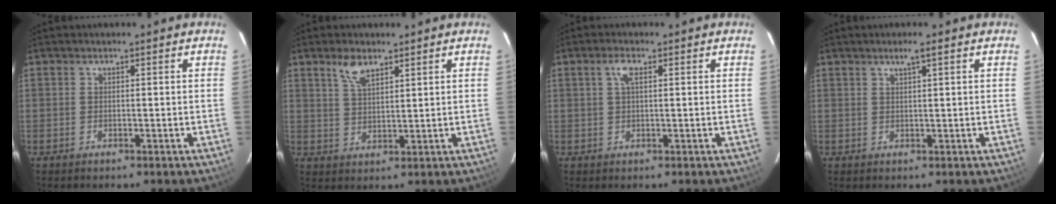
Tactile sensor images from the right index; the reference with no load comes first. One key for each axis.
{"total": 4.6, "fx": 3.2, "fy": 1.8, "fz": 2.8, "tx": -0.053, "ty": 0.003, "tz": 0.062}
{"total": 2.5, "fx": 0.9, "fy": 0.9, "fz": 2.1, "tx": -0.044, "ty": 0.007, "tz": 0.017}
{"total": 1.9, "fx": 1.2, "fy": -0.2, "fz": 1.5, "tx": -0.028, "ty": 0.003, "tz": 0.021}